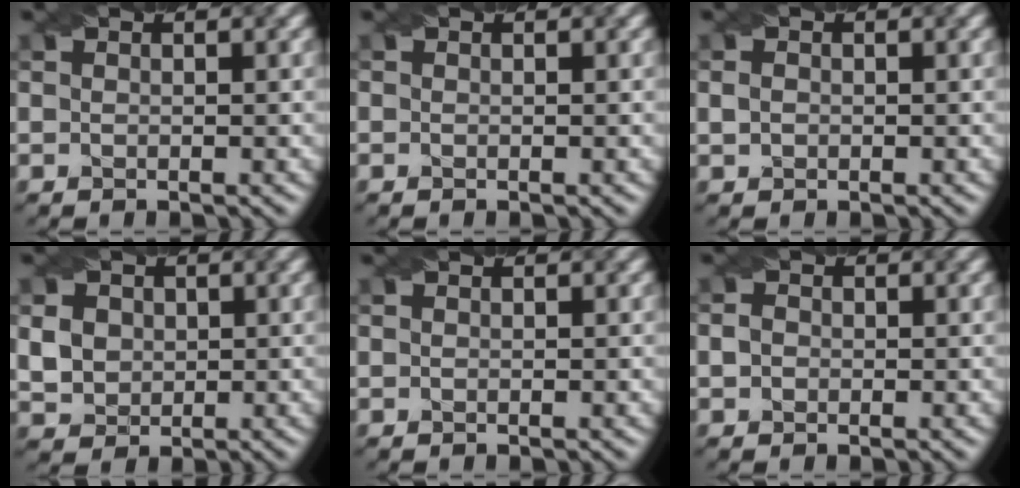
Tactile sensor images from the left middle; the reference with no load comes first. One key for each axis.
{"total": 0.0}
{"total": 0.8, "fx": -0.2, "fy": 0.6, "fz": 0.3, "tx": -0.009, "ty": 0.000, "tz": -0.005}
{"total": 4.0, "fx": 0.5, "fy": 3.5, "fz": 1.9, "tx": -0.062, "ty": 0.004, "tz": 0.012}
{"total": 0.0}
{"total": 0.9, "fx": -0.3, "fy": 0.8, "fz": 0.3, "tx": -0.007, "ty": 0.000, "tz": -0.007}